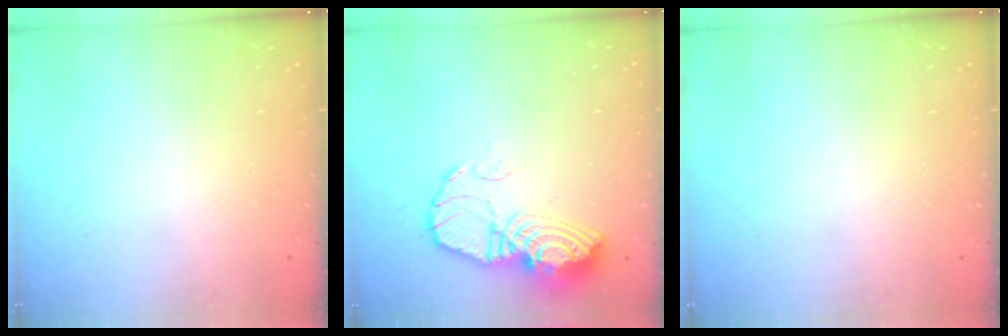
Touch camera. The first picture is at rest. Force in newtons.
{"total": 13.5, "press": 13.4, "slide": 1.3}
{"total": 0.0}